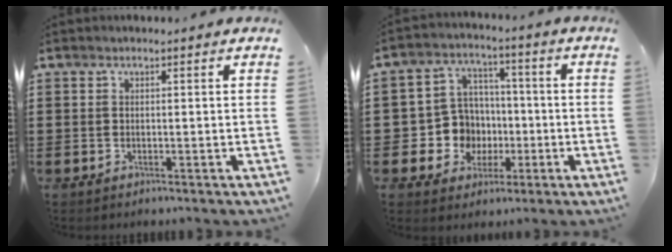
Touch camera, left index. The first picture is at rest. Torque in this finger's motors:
{"motor_torque": [0.80, 0.06, 0.42, 0.05]}